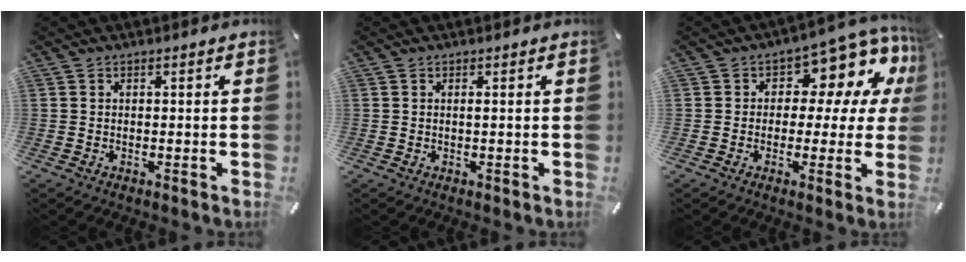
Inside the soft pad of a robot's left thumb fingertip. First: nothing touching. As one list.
[{"total": 0.5, "force": [0.0, -0.1, 0.5], "torque": [-0.008, -0.001, 0.000]}, {"total": 9.9, "force": [4.2, 6.2, 6.6], "torque": [-0.085, -0.040, 0.073]}]